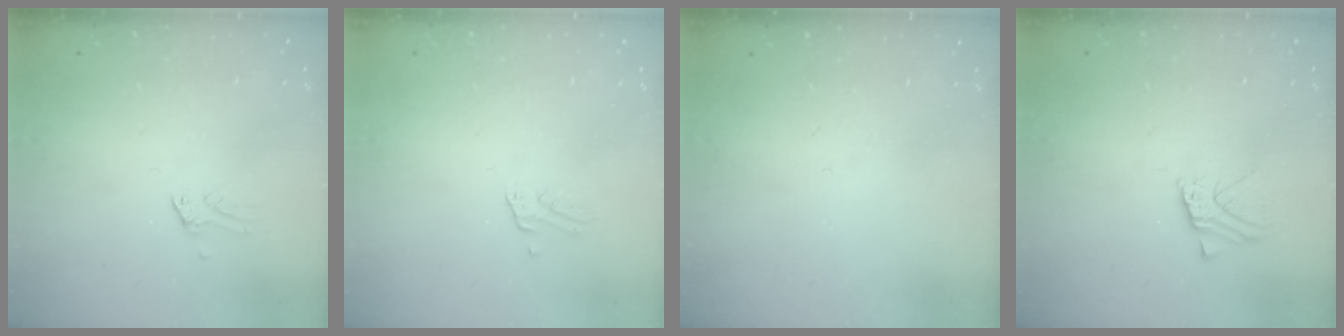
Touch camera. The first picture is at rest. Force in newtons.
{"total": 1.2, "press": 1.2, "slide": 0.1}
{"total": 0.0}
{"total": 3.6, "press": 3.6, "slide": 0.2}